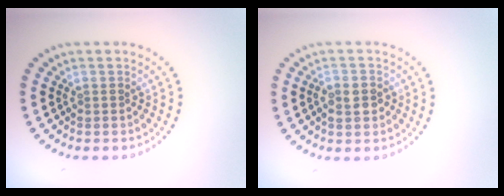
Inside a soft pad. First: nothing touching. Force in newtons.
{"total": 2.3, "press": 2.2, "slide": 0.6}